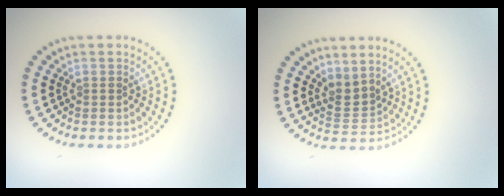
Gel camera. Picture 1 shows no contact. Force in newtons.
{"total": 2.3, "press": 1.5, "slide": 1.7}